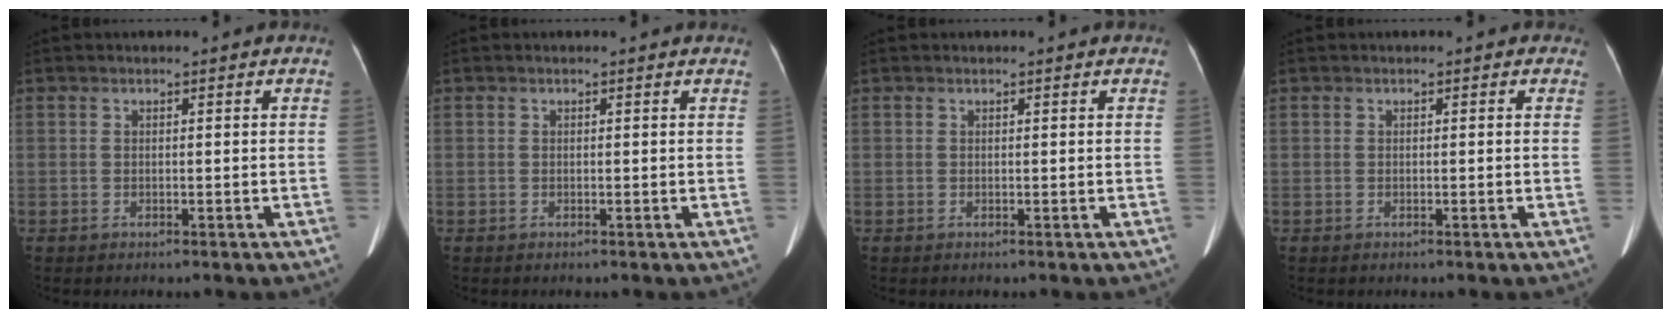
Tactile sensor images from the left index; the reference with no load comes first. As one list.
[{"total": 0.6, "force": [0.5, 0.4, 0.0], "torque": [-0.006, 0.006, 0.001]}, {"total": 0.6, "force": [0.5, 0.1, 0.1], "torque": [-0.006, 0.005, 0.006]}, {"total": 0.0}]